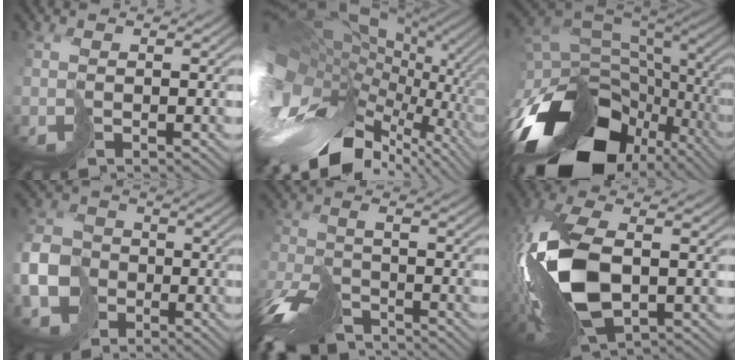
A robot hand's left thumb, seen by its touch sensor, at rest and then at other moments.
{"total": 19.0, "force": [-2.9, 13.0, 13.5], "torque": [-0.287, -0.033, -0.030]}
{"total": 18.1, "force": [-9.1, 11.6, 10.5], "torque": [-0.243, -0.041, -0.125]}
{"total": 7.6, "force": [-3.2, 6.4, 2.7], "torque": [-0.076, -0.013, -0.074]}
{"total": 10.1, "force": [-8.6, 3.3, 4.2], "torque": [-0.094, -0.015, -0.166]}
{"total": 12.6, "force": [-2.0, 5.9, 11.0], "torque": [-0.255, -0.002, -0.040]}